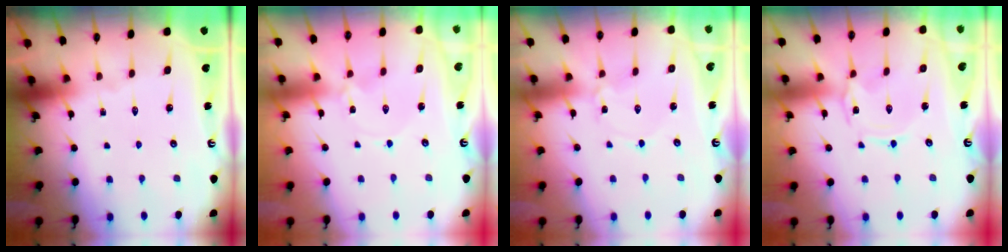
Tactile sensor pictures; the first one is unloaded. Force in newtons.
{"total": 0.0}
{"total": 1.2, "press": 1.2, "slide": 0.0}
{"total": 0.0}